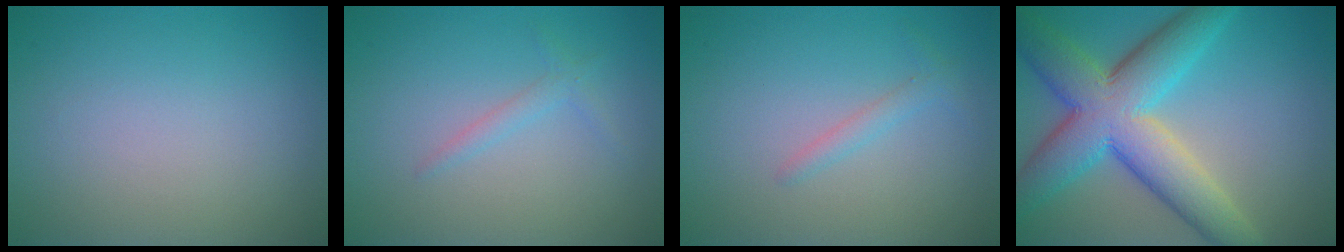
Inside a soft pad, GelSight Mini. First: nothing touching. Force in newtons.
{"total": 1.1, "press": 1.1, "slide": 0.1}
{"total": 1.2, "press": 1.2, "slide": 0.1}
{"total": 10.3, "press": 10.3, "slide": 0.1}